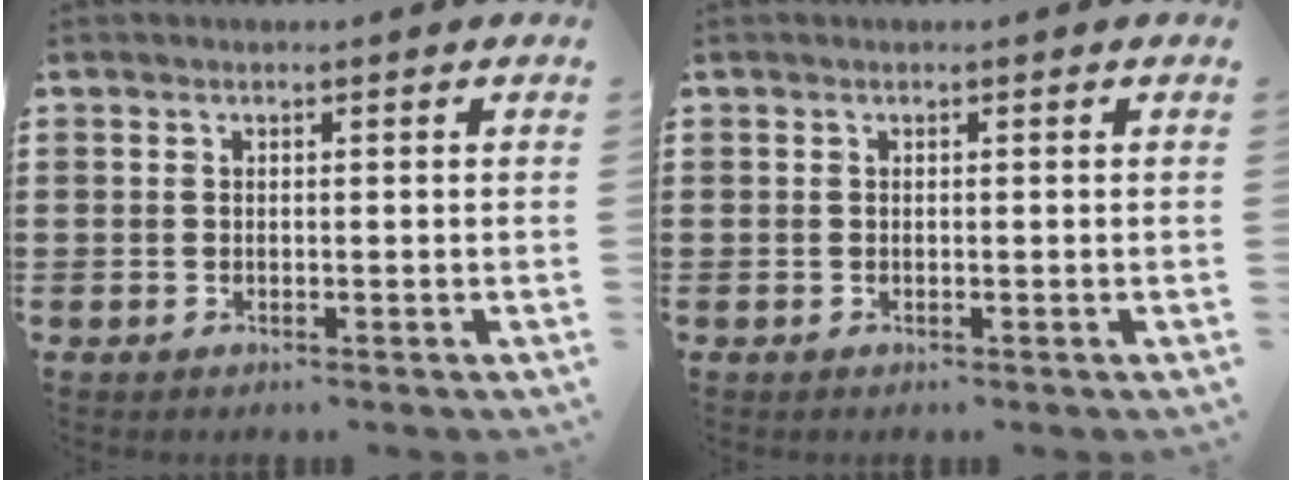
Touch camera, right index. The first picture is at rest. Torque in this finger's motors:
{"motor_torque": [-0.07, 0.07, 0.00, 0.00]}